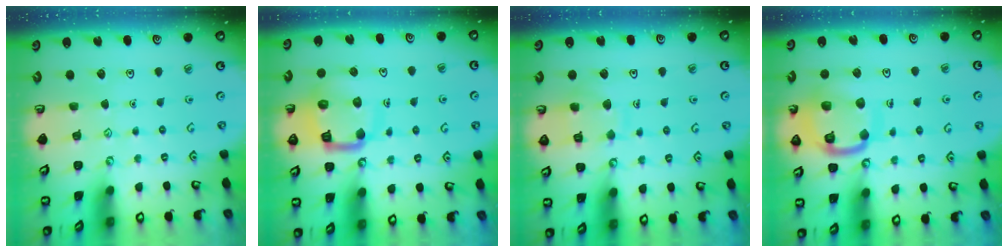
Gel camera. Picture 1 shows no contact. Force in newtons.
{"total": 11.8, "press": 11.7, "slide": 1.3}
{"total": 8.0, "press": 8.0, "slide": 0.8}
{"total": 14.8, "press": 14.7, "slide": 1.6}